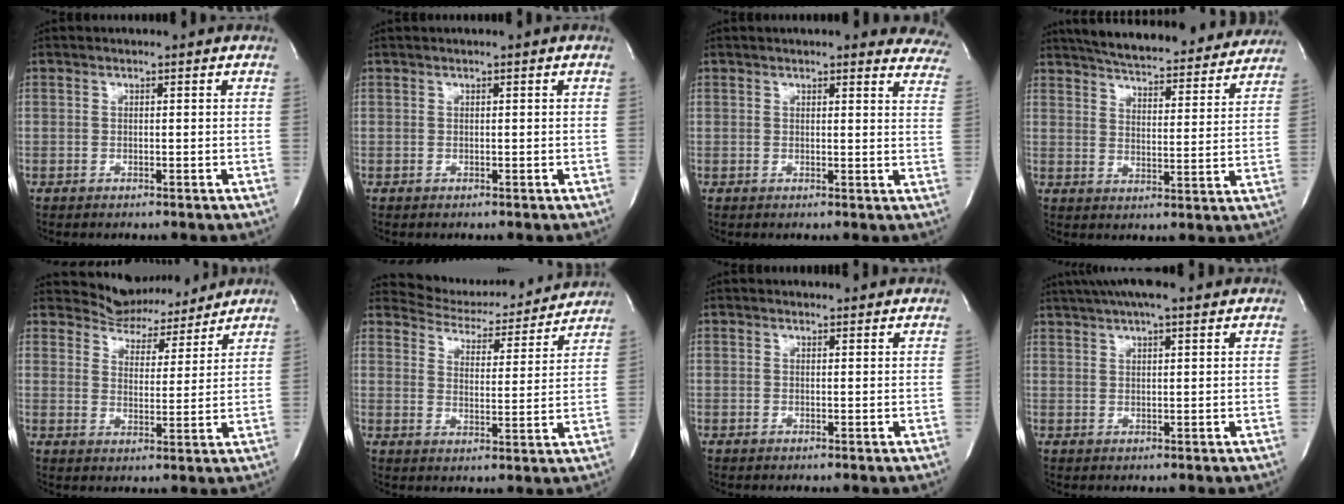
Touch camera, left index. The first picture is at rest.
{"total": 0.0}
{"total": 15.8, "force": [14.7, 3.3, 4.7], "torque": [-0.036, -0.034, 0.141]}
{"total": 25.1, "force": [23.1, 5.0, 8.6], "torque": [-0.139, -0.028, 0.292]}
{"total": 8.2, "force": [7.8, 2.7, 0.0], "torque": [0.000, -0.005, 0.113]}
{"total": 14.5, "force": [14.1, 3.0, 1.9], "torque": [-0.013, -0.016, 0.176]}
{"total": 4.1, "force": [3.9, 0.9, 0.7], "torque": [-0.010, 0.010, 0.039]}
{"total": 11.9, "force": [10.0, 1.8, 6.2], "torque": [-0.109, 0.038, 0.144]}